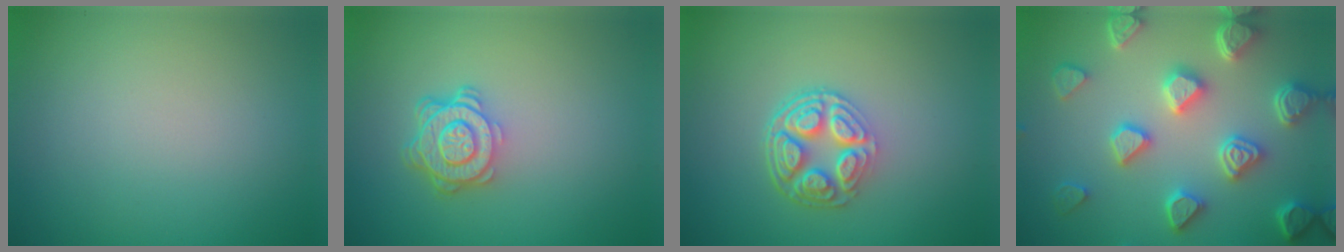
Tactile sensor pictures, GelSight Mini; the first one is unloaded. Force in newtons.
{"total": 4.3, "press": 3.2, "slide": 2.9}
{"total": 5.1, "press": 3.7, "slide": 3.5}
{"total": 6.5, "press": 5.4, "slide": 3.5}